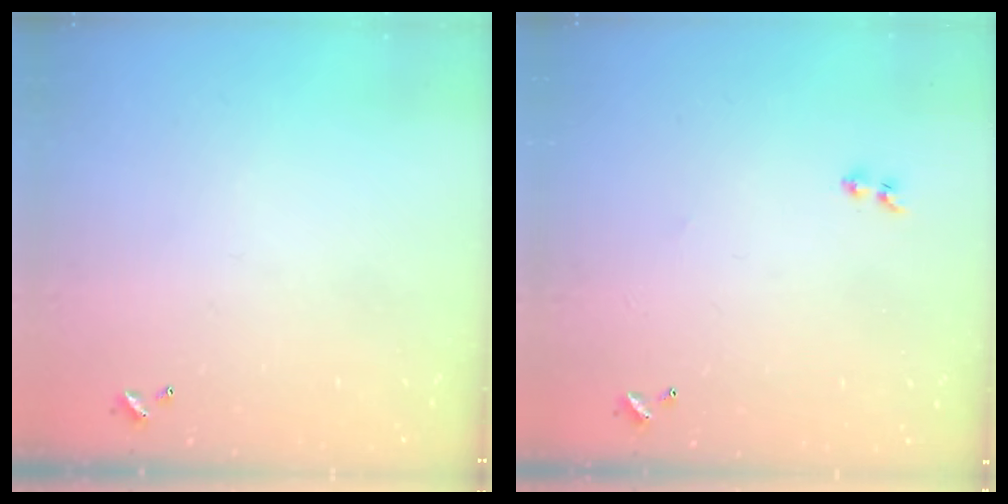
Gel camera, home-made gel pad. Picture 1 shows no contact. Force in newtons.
{"total": 1.9, "press": 1.7, "slide": 0.9}